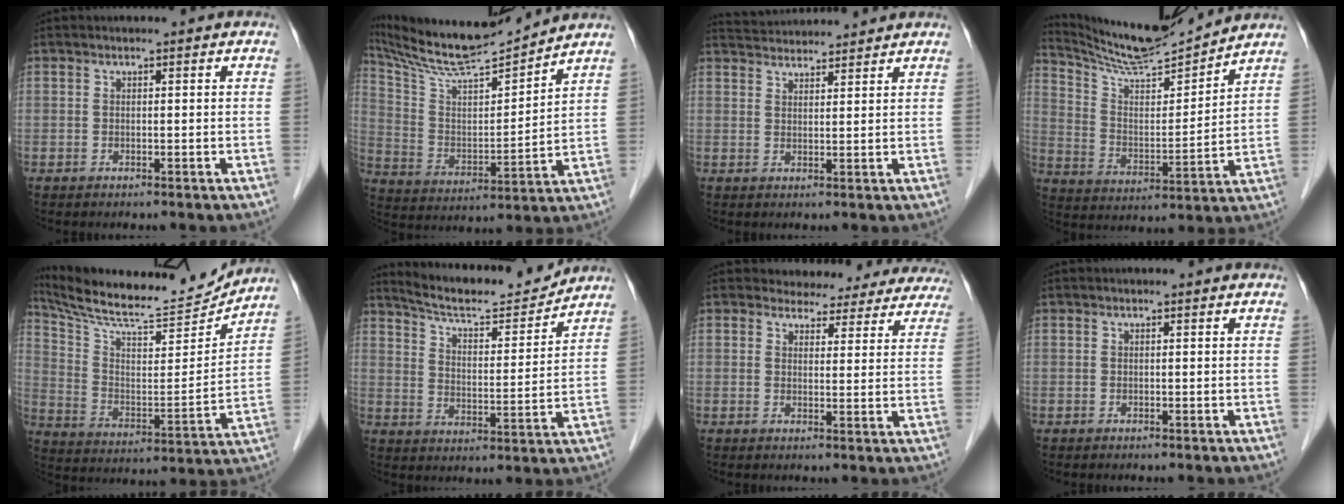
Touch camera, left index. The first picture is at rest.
{"total": 15.9, "force": [15.0, 0.3, 5.3], "torque": [-0.112, -0.001, 0.271]}
{"total": 7.2, "force": [7.1, 0.3, 1.2], "torque": [-0.028, 0.031, 0.111]}
{"total": 13.8, "force": [13.3, 0.1, 3.7], "torque": [-0.078, -0.003, 0.235]}
{"total": 19.8, "force": [18.7, 1.6, 6.5], "torque": [-0.126, -0.034, 0.291]}
{"total": 12.3, "force": [11.9, 0.6, 2.9], "torque": [-0.051, -0.007, 0.187]}
{"total": 13.0, "force": [12.0, 4.7, 1.6], "torque": [0.014, -0.013, 0.115]}
{"total": 0.0}